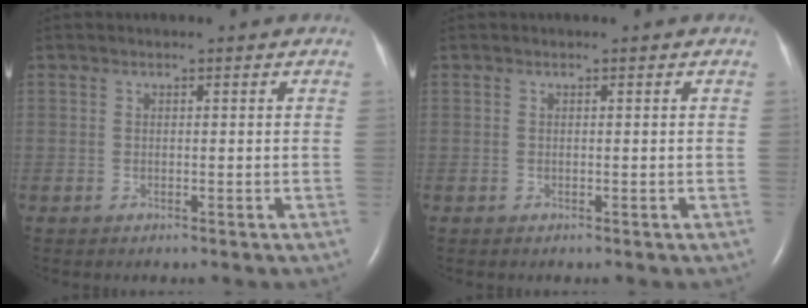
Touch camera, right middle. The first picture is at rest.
{"total": 0.0}